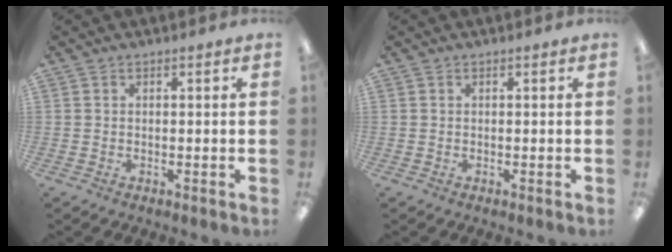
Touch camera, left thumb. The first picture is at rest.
{"total": 0.0}